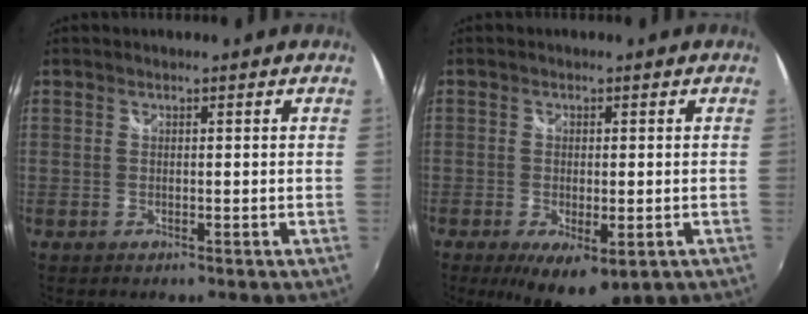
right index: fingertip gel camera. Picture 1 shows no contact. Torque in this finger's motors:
{"motor_torque": [1.18, -0.96, 0.25, 0.03]}